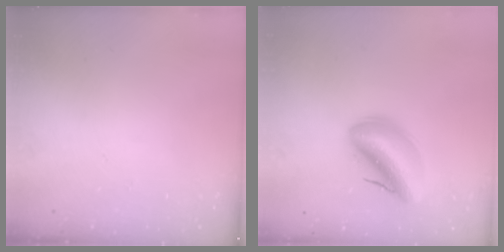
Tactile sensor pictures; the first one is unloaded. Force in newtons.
{"total": 11.9, "press": 11.3, "slide": 3.8}